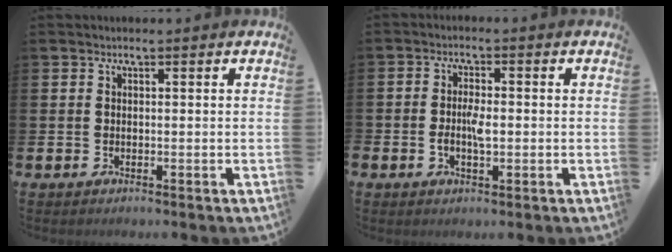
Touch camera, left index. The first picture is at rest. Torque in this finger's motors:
{"motor_torque": [0.78, 0.87, 0.17, 0.19]}